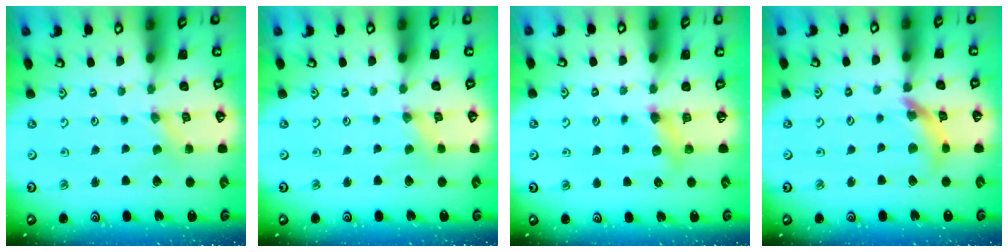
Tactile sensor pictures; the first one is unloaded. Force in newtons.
{"total": 0.0}
{"total": 5.7, "press": 5.7, "slide": 0.5}
{"total": 10.7, "press": 10.7, "slide": 1.0}